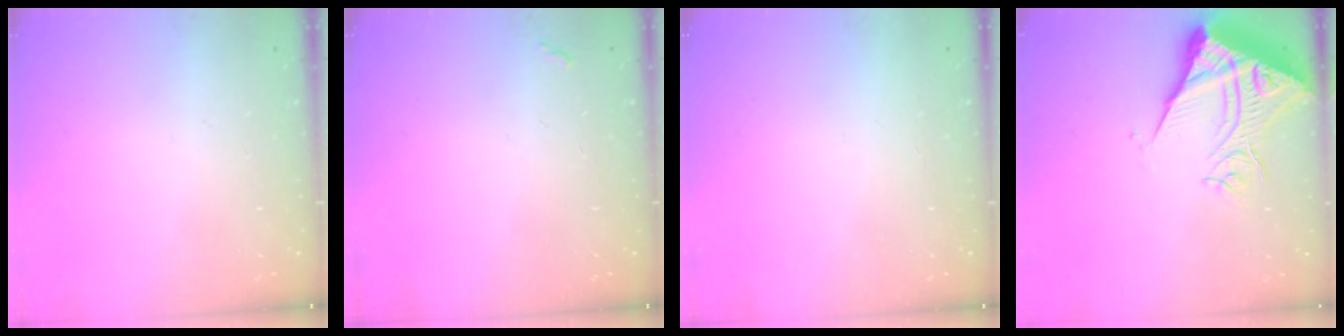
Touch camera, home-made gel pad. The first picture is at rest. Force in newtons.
{"total": 2.8, "press": 2.8, "slide": 0.4}
{"total": 1.7, "press": 1.7, "slide": 0.1}
{"total": 11.1, "press": 11.0, "slide": 1.3}